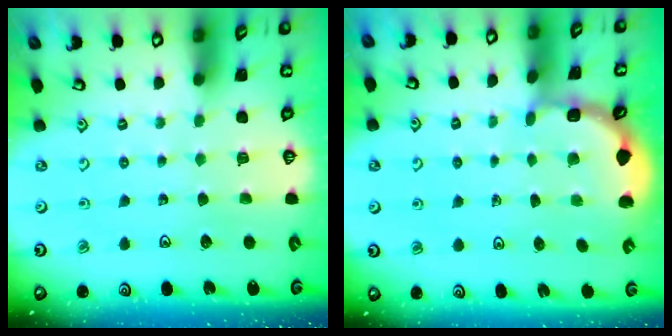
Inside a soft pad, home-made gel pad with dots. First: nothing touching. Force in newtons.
{"total": 1.9, "press": 1.9, "slide": 0.3}